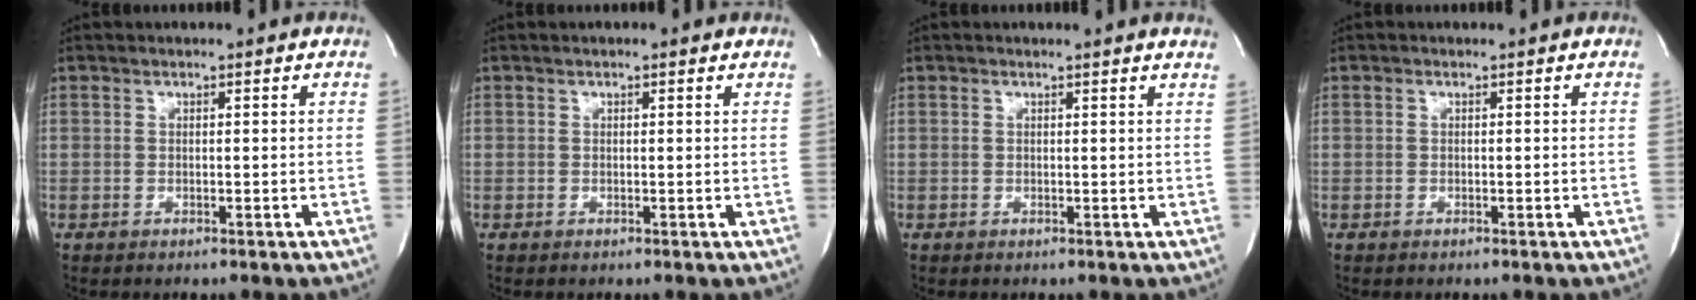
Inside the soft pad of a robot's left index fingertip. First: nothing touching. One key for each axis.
{"total": 1.2, "fx": 0.7, "fy": 0.7, "fz": 0.6, "tx": -0.010, "ty": 0.016, "tz": 0.005}
{"total": 2.7, "fx": 2.4, "fy": -0.3, "fz": 1.1, "tx": -0.019, "ty": -0.003, "tz": 0.013}
{"total": 0.0}